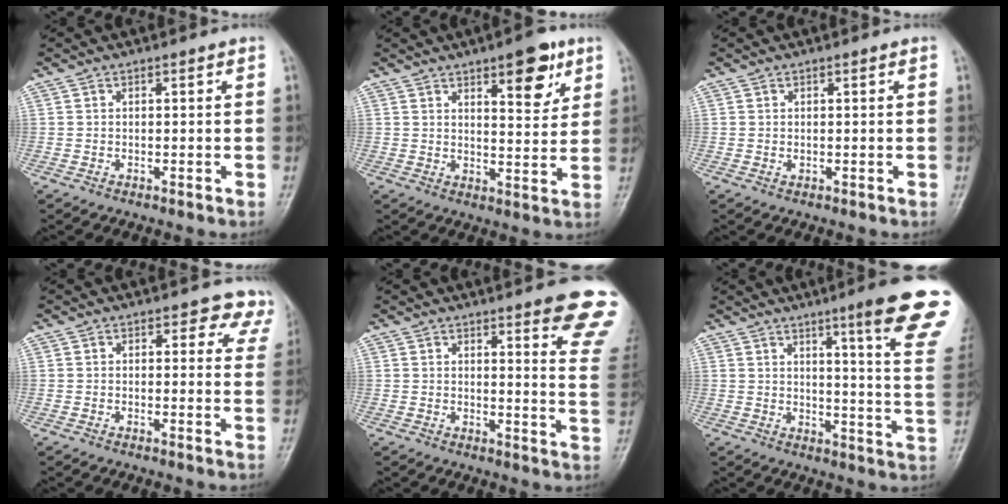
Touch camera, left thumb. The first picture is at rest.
{"total": 9.3, "force": [5.2, 3.5, 6.9], "torque": [-0.072, -0.029, 0.072]}
{"total": 0.6, "force": [0.2, 0.3, 0.4], "torque": [-0.006, -0.001, 0.004]}
{"total": 5.4, "force": [4.3, 3.0, 1.3], "torque": [0.029, -0.018, 0.025]}
{"total": 13.7, "force": [9.5, 2.5, 9.5], "torque": [-0.081, -0.053, 0.094]}
{"total": 17.3, "force": [10.6, 1.0, 13.6], "torque": [-0.150, -0.056, 0.124]}